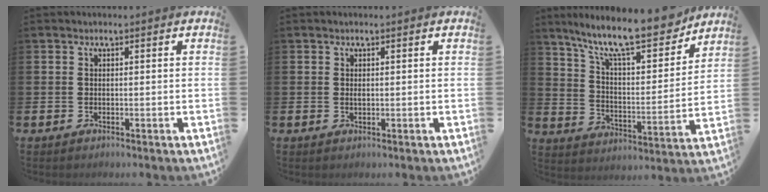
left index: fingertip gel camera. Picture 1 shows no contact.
{"total": 0.5, "force": [0.2, 0.3, 0.4], "torque": [-0.010, 0.001, 0.003]}
{"total": 13.3, "force": [11.4, 2.7, 6.3], "torque": [-0.142, -0.068, 0.196]}